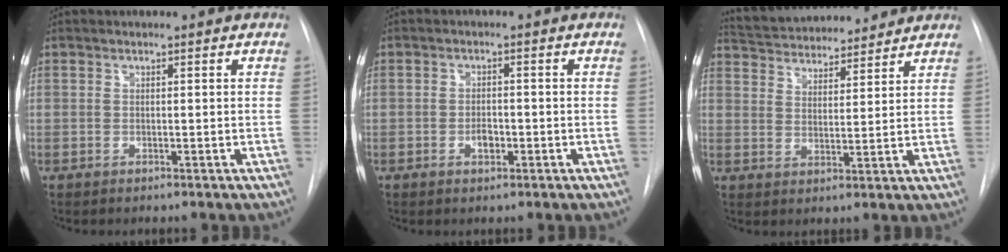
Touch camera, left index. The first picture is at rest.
{"total": 1.9, "force": [-0.7, 1.0, 1.4], "torque": [-0.022, 0.003, -0.011]}
{"total": 16.7, "force": [15.6, 3.8, 4.8], "torque": [-0.082, 0.020, 0.244]}